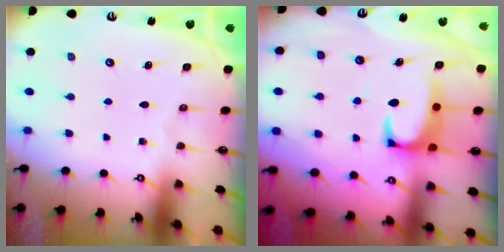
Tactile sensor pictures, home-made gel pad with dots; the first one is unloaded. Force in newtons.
{"total": 2.3, "press": 2.1, "slide": 0.9}